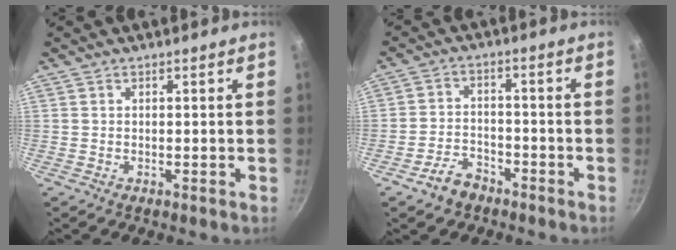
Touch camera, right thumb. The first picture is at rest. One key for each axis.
{"total": 5.7, "fx": -3.9, "fy": 3.5, "fz": 2.3, "tx": -0.032, "ty": 0.039, "tz": -0.071}